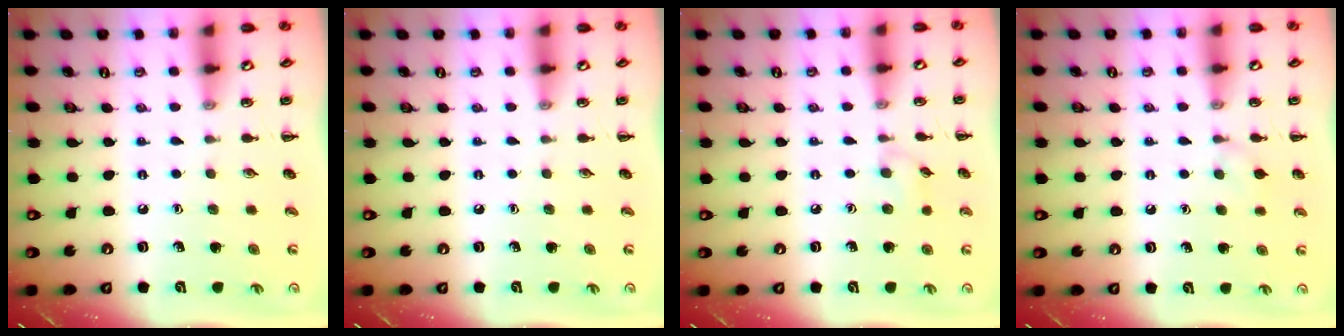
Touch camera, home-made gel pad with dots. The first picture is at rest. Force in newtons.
{"total": 0.0}
{"total": 5.9, "press": 5.6, "slide": 2.1}
{"total": 5.4, "press": 4.9, "slide": 2.1}